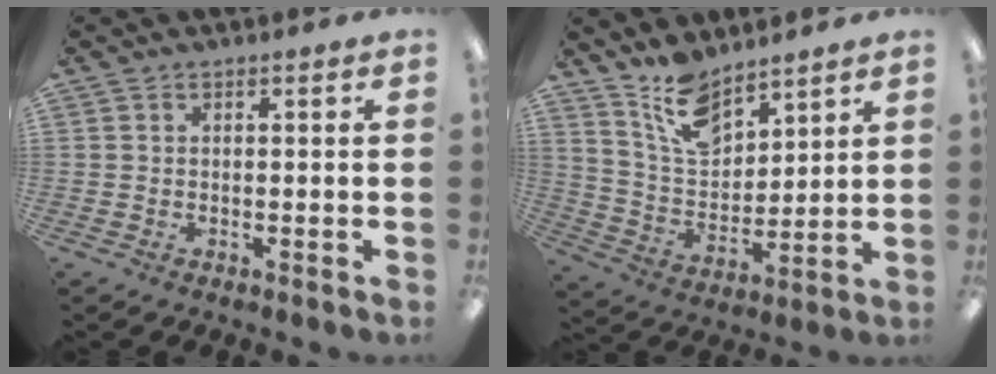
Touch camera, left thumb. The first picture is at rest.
{"total": 11.5, "force": [9.3, 5.0, 4.6], "torque": [-0.105, -0.045, 0.176]}